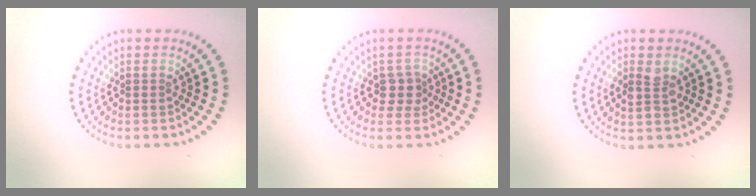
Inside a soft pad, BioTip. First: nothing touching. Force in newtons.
{"total": 1.7, "press": 1.5, "slide": 0.8}
{"total": 2.1, "press": 2.0, "slide": 0.2}